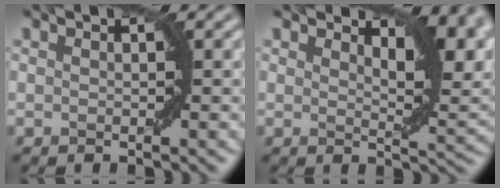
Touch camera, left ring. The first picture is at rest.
{"total": 5.5, "force": [3.3, 1.9, 4.0], "torque": [-0.053, -0.002, 0.050]}